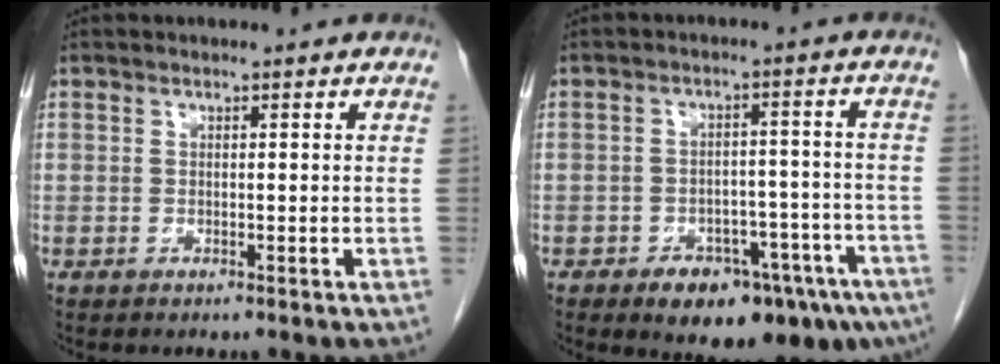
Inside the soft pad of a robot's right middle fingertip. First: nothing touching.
{"total": 14.0, "force": [-9.2, 5.8, 8.8], "torque": [-0.064, 0.027, -0.124]}